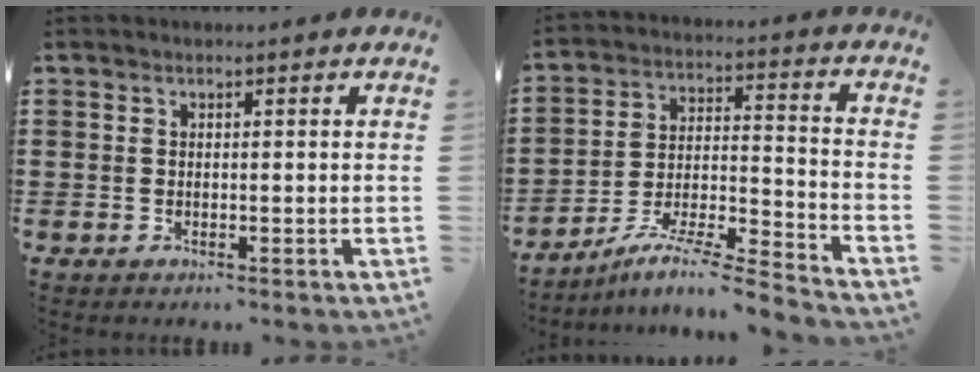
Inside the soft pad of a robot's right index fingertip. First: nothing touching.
{"total": 7.7, "force": [-6.8, -0.5, 3.6], "torque": [-0.062, -0.007, -0.134]}